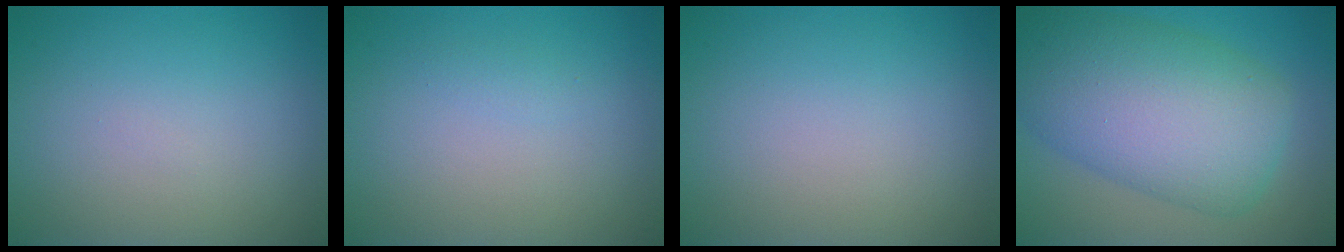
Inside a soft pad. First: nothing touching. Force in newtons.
{"total": 0.6, "press": 0.6, "slide": 0.0}
{"total": 0.0}
{"total": 11.7, "press": 11.7, "slide": 0.2}